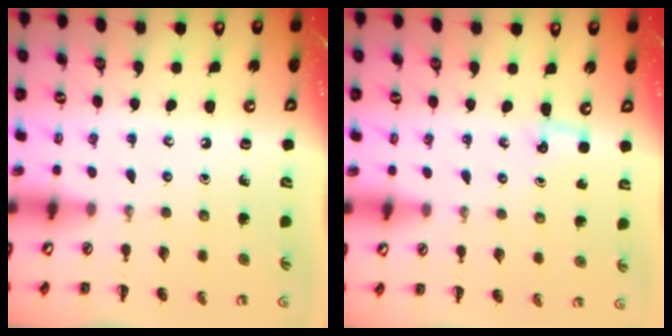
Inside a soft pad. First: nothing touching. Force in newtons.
{"total": 2.8, "press": 2.6, "slide": 0.9}